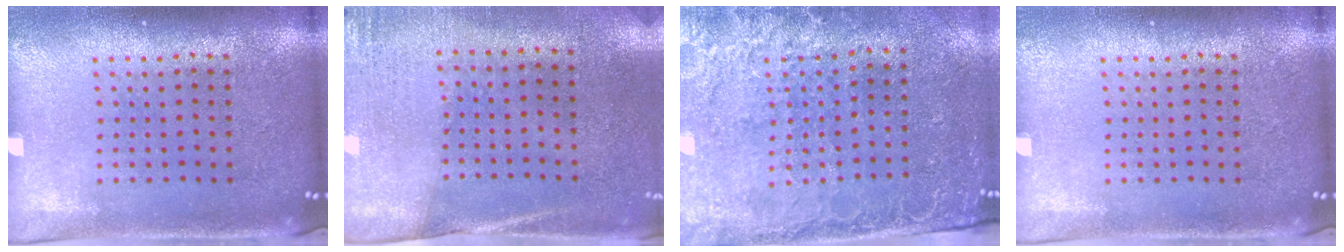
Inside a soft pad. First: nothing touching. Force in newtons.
{"total": 2.7, "press": 2.3, "slide": 1.4}
{"total": 2.6, "press": 2.4, "slide": 1.1}
{"total": 0.0}